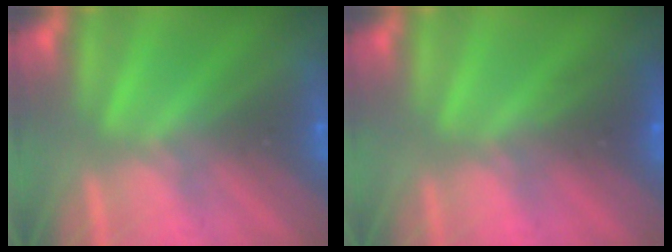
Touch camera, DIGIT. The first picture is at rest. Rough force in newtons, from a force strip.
{"total": 2.5}